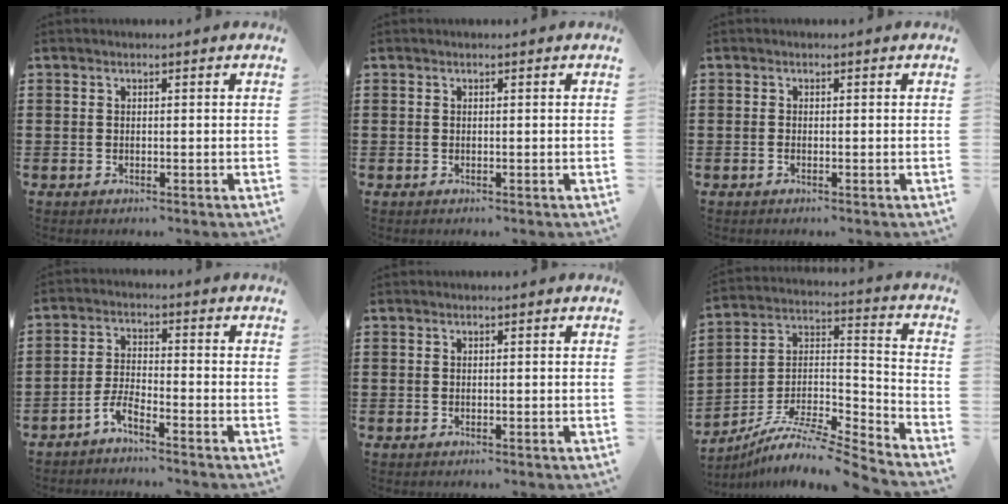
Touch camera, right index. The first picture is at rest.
{"total": 0.0}
{"total": 0.6, "force": [-0.4, 0.0, 0.4], "torque": [-0.009, -0.005, -0.008]}
{"total": 3.9, "force": [-3.5, 0.1, 1.6], "torque": [-0.047, -0.001, -0.074]}
{"total": 0.0}
{"total": 8.7, "force": [-7.8, 1.0, 3.6], "torque": [-0.066, 0.004, -0.158]}